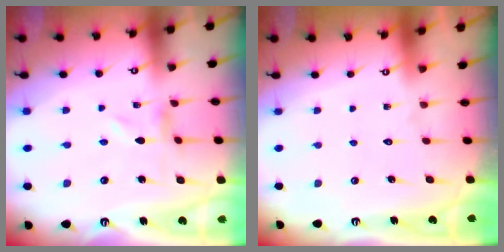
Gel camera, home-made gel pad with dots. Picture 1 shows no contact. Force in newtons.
{"total": 1.5, "press": 1.5, "slide": 0.1}